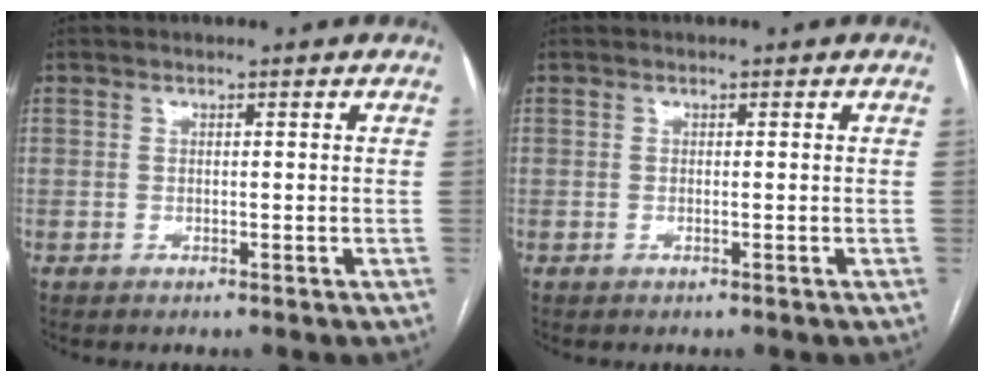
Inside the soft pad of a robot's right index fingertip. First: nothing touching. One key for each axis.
{"total": 0.0}